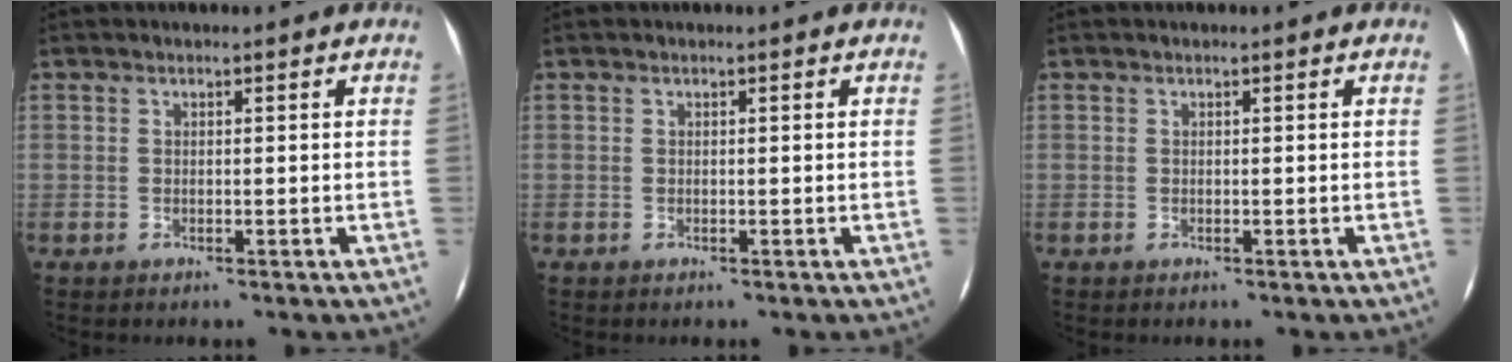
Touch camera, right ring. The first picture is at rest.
{"total": 0.0}
{"total": 0.0}